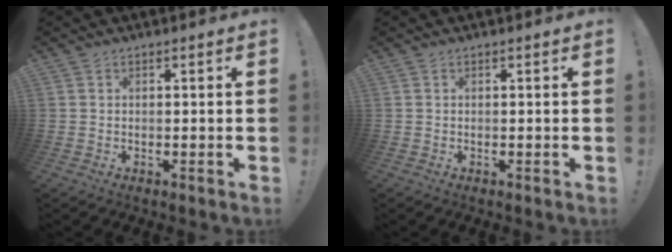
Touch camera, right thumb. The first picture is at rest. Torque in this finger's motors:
{"motor_torque": [0.00, 0.00, 0.00, 0.00, 0.00]}